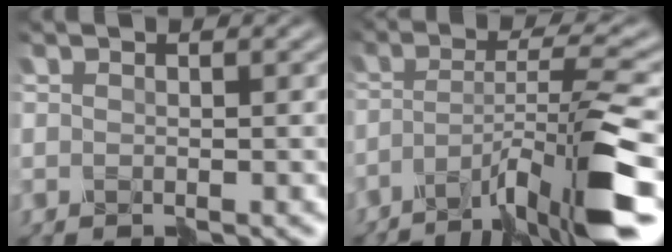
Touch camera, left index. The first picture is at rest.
{"total": 9.6, "force": [-5.9, 1.1, 7.5], "torque": [-0.125, 0.023, -0.102]}